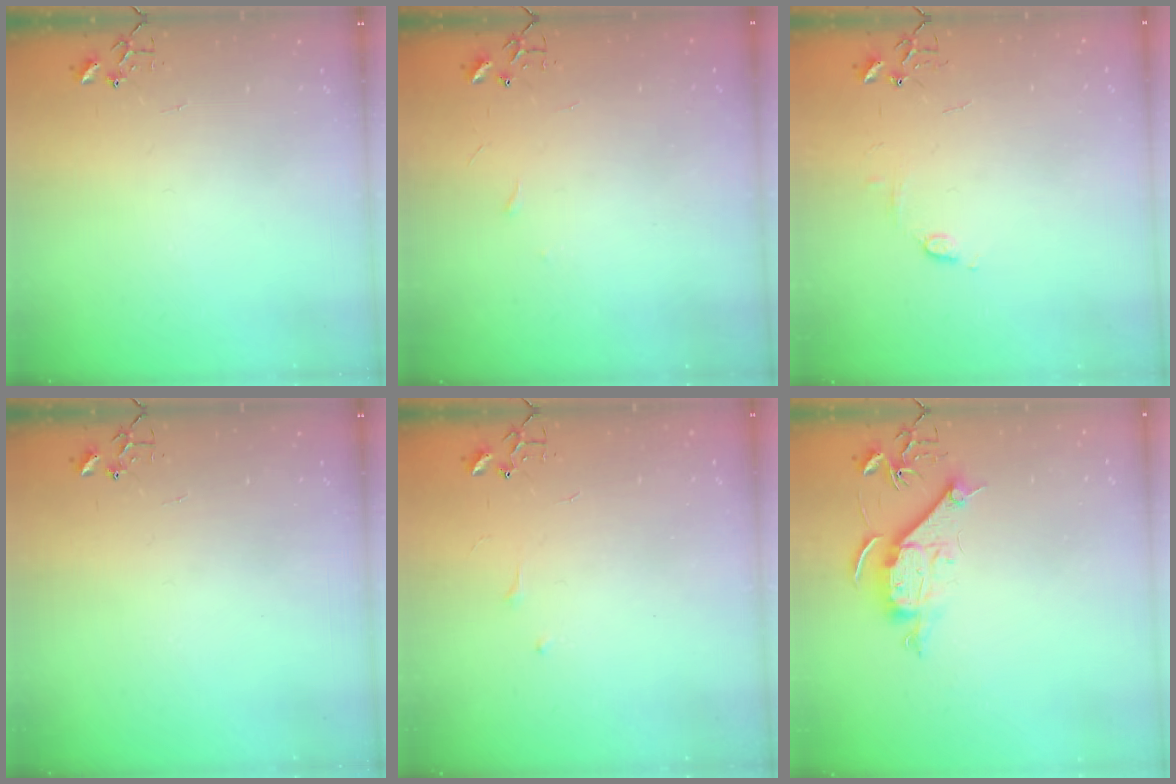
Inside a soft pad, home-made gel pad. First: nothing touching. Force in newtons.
{"total": 3.4, "press": 3.3, "slide": 0.4}
{"total": 5.7, "press": 5.6, "slide": 0.8}
{"total": 0.0}
{"total": 4.7, "press": 4.7, "slide": 0.7}
{"total": 10.4, "press": 10.4, "slide": 0.9}